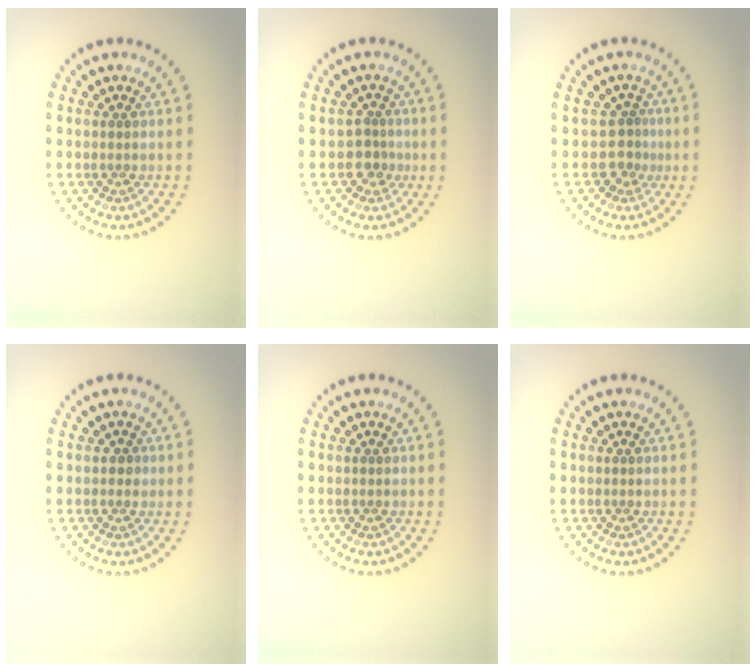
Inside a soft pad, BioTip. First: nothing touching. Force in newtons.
{"total": 1.9, "press": 1.6, "slide": 1.0}
{"total": 1.9, "press": 1.2, "slide": 1.5}
{"total": 0.8, "press": 0.8, "slide": 0.1}
{"total": 0.0}
{"total": 0.0}